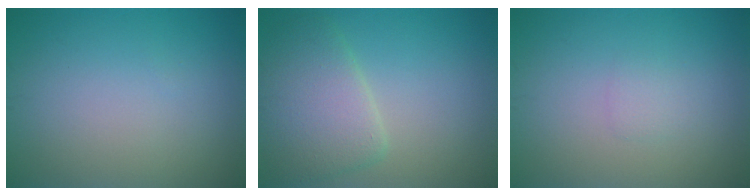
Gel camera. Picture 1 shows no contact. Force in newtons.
{"total": 5.1, "press": 5.0, "slide": 0.5}
{"total": 0.9, "press": 0.9, "slide": 0.1}